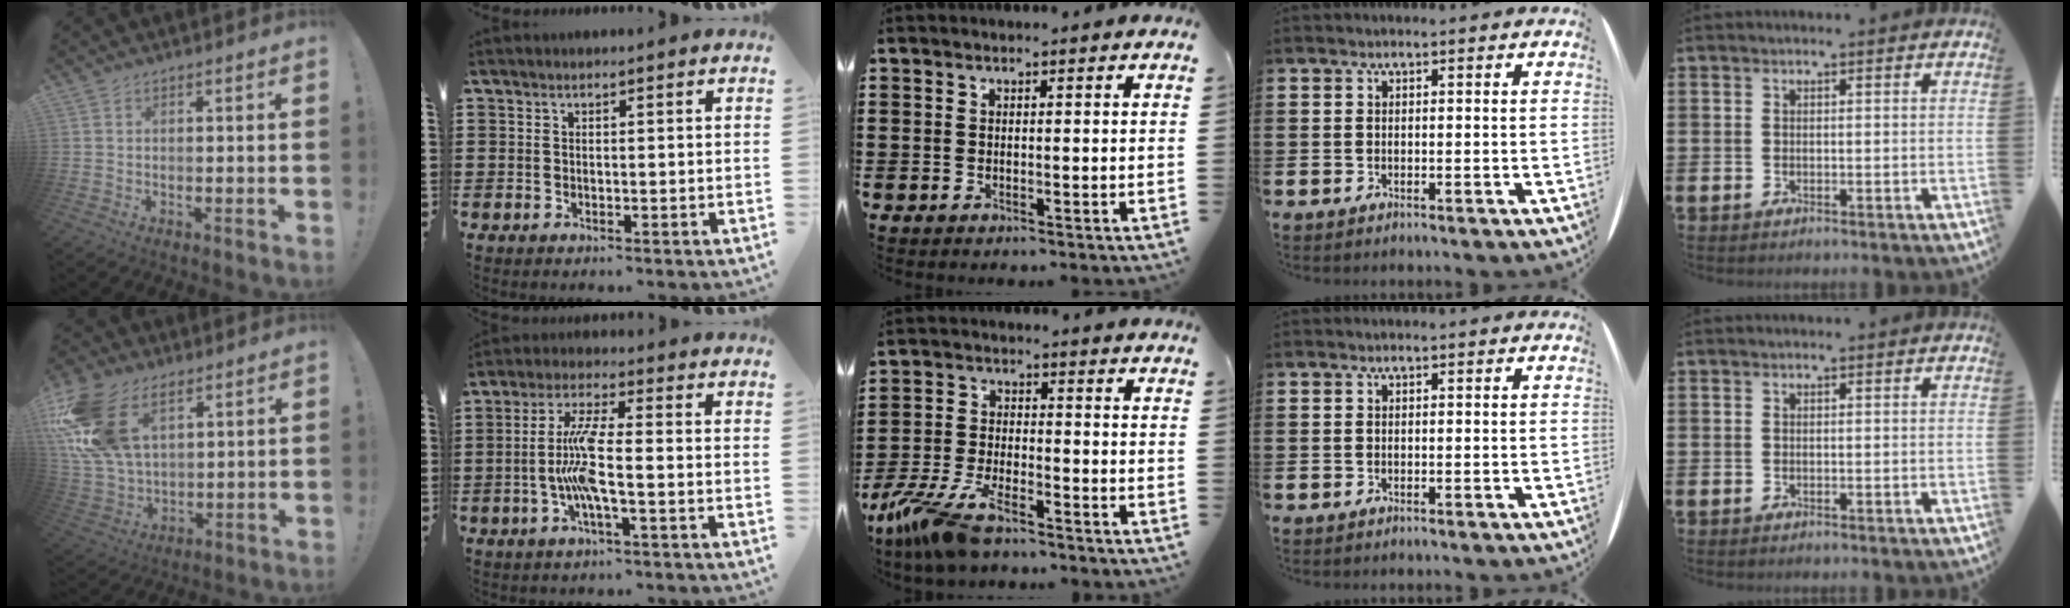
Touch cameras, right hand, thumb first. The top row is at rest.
{"thumb": {"total": 20.0, "force": [9.1, 12.8, 12.4], "torque": [-0.254, -0.032, 0.177]}, "index": {"total": 8.2, "force": [-1.8, 1.5, 7.9], "torque": [-0.180, -0.013, -0.044]}, "middle": {"total": 8.0, "force": [-6.1, 1.9, 4.8], "torque": [-0.120, -0.006, -0.122]}}